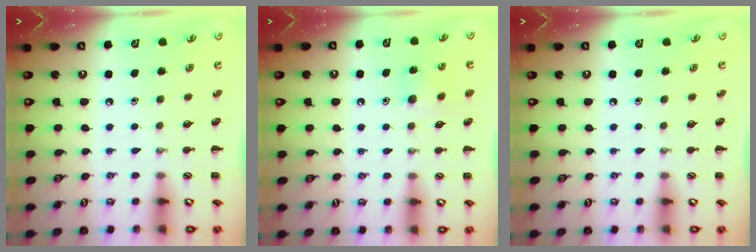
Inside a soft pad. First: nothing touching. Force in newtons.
{"total": 6.2, "press": 5.9, "slide": 1.9}
{"total": 0.0}